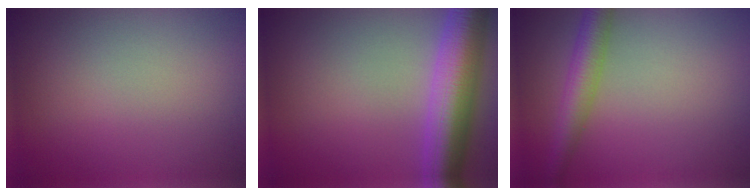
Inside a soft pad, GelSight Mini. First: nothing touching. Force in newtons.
{"total": 8.2, "press": 8.2, "slide": 0.2}
{"total": 4.0, "press": 4.0, "slide": 0.1}